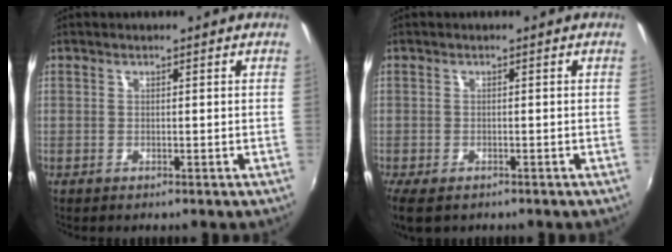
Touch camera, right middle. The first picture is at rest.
{"total": 4.9, "force": [-3.3, 2.3, 2.9], "torque": [-0.066, -0.022, -0.055]}